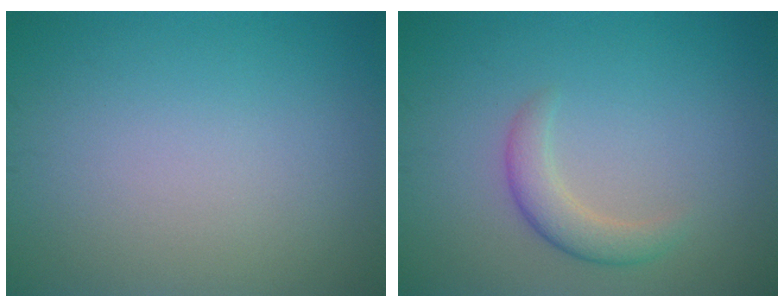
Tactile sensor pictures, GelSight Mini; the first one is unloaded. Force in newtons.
{"total": 2.5, "press": 2.5, "slide": 0.2}